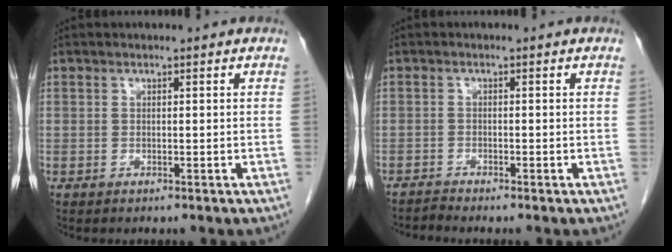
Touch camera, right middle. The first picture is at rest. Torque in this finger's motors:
{"motor_torque": [-0.41, -0.17, -0.05, -0.01]}